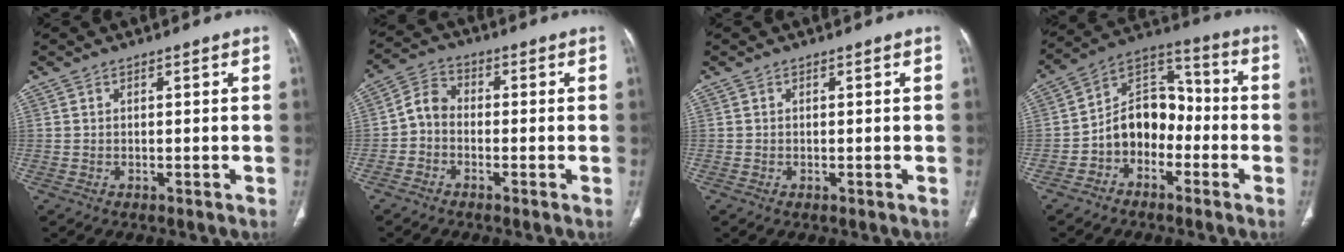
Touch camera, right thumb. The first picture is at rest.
{"total": 4.7, "force": [-1.4, 3.7, 2.6], "torque": [-0.037, 0.022, -0.042]}
{"total": 0.0}
{"total": 11.5, "force": [-3.5, 8.7, 6.7], "torque": [-0.079, 0.058, -0.074]}